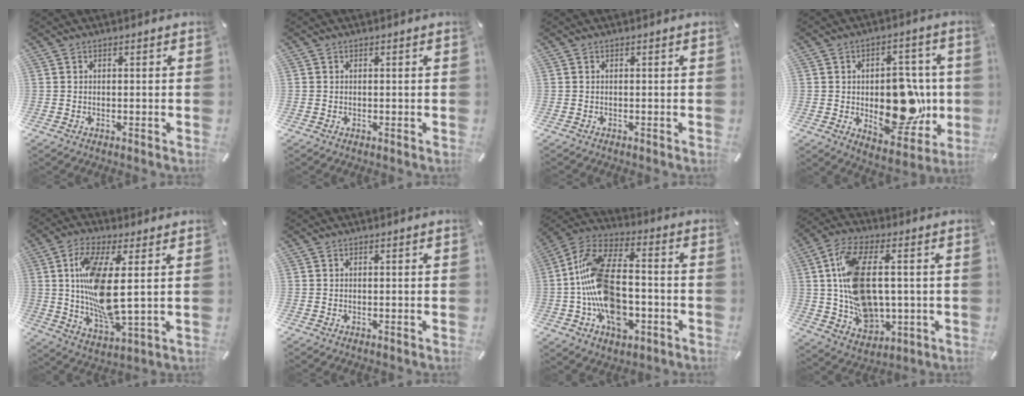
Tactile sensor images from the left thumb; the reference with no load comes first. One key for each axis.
{"total": 0.0}
{"total": 0.0}
{"total": 17.3, "fx": -1.5, "fy": 11.0, "fz": 13.2, "tx": -0.167, "ty": -0.007, "tz": -0.018}
{"total": 15.3, "fx": 2.3, "fy": 5.1, "fz": 14.3, "tx": -0.289, "ty": -0.023, "tz": 0.034}
{"total": 0.0}
{"total": 18.2, "fx": -4.3, "fy": 11.0, "fz": 13.9, "tx": -0.293, "ty": 0.017, "tz": -0.077}
{"total": 15.4, "fx": 1.1, "fy": 9.3, "fz": 12.2, "tx": -0.257, "ty": 0.005, "tz": 0.027}